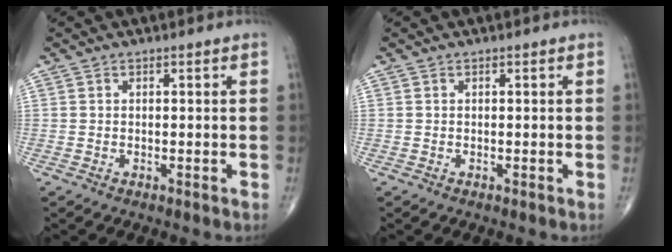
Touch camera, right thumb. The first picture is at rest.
{"total": 0.0}